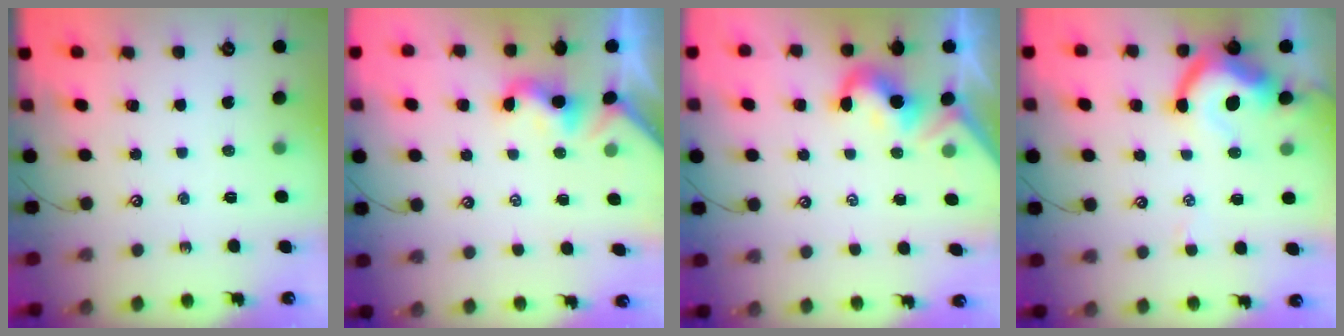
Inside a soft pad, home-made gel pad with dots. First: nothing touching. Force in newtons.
{"total": 1.7, "press": 1.7, "slide": 0.5}
{"total": 2.9, "press": 2.9, "slide": 0.5}
{"total": 7.6, "press": 7.5, "slide": 1.5}